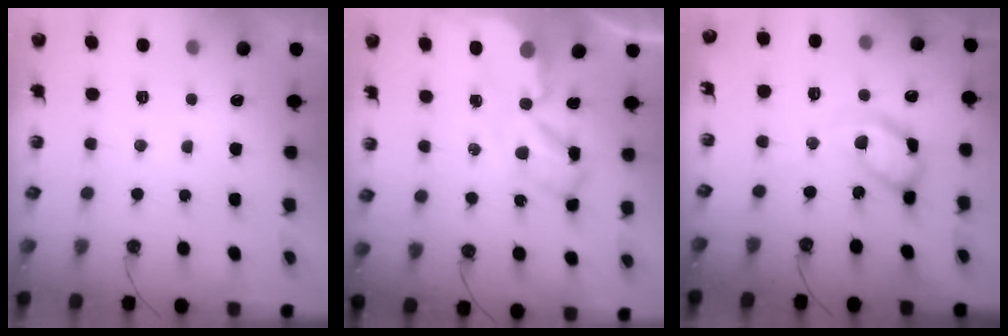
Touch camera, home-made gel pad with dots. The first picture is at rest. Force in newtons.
{"total": 7.5, "press": 7.5, "slide": 0.6}
{"total": 15.9, "press": 15.9, "slide": 1.1}